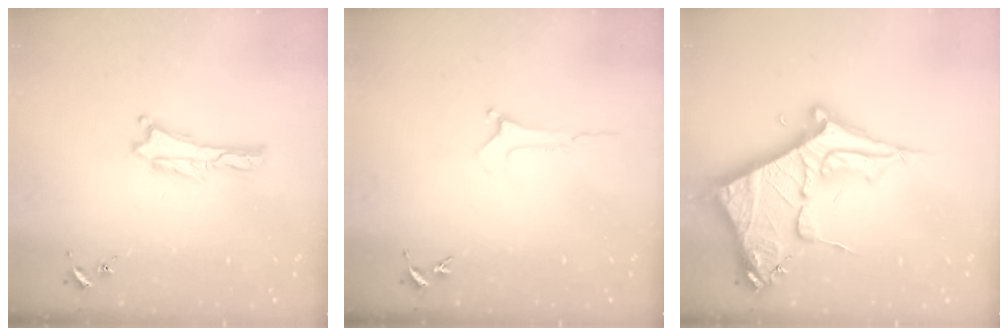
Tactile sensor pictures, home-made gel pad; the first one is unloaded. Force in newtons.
{"total": 0.0}
{"total": 10.6, "press": 10.6, "slide": 1.2}